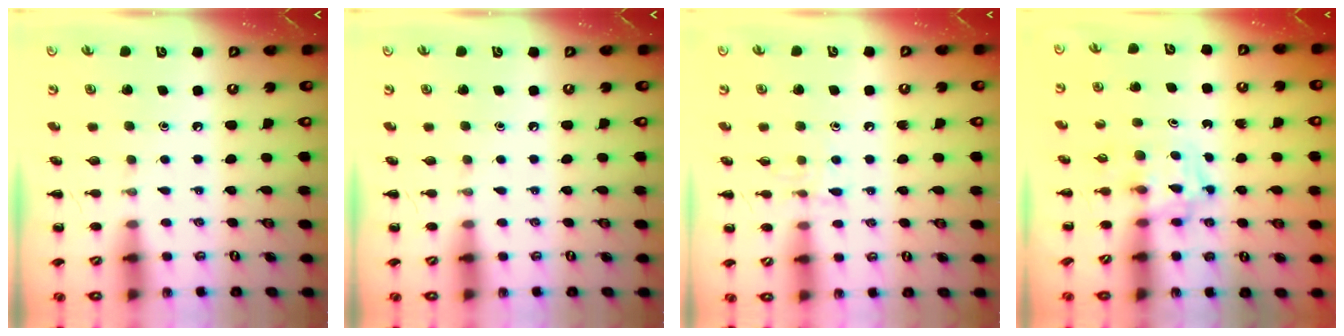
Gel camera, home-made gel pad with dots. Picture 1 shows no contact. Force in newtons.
{"total": 0.0}
{"total": 5.8, "press": 5.7, "slide": 1.0}
{"total": 4.0, "press": 4.0, "slide": 0.3}